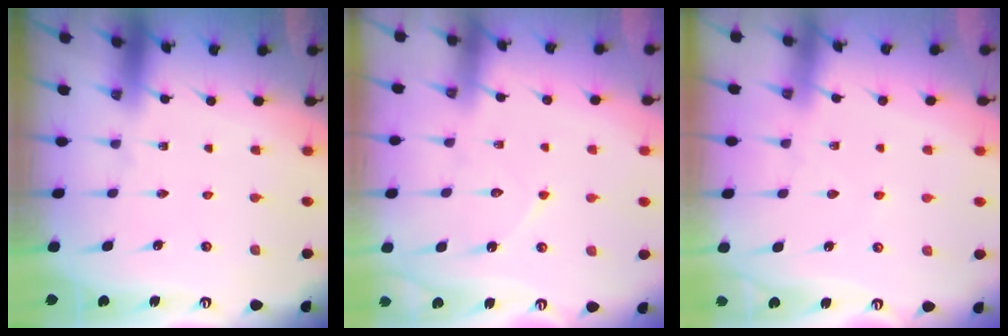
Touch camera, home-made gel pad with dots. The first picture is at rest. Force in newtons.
{"total": 6.3, "press": 6.3, "slide": 0.6}
{"total": 3.3, "press": 3.3, "slide": 0.6}